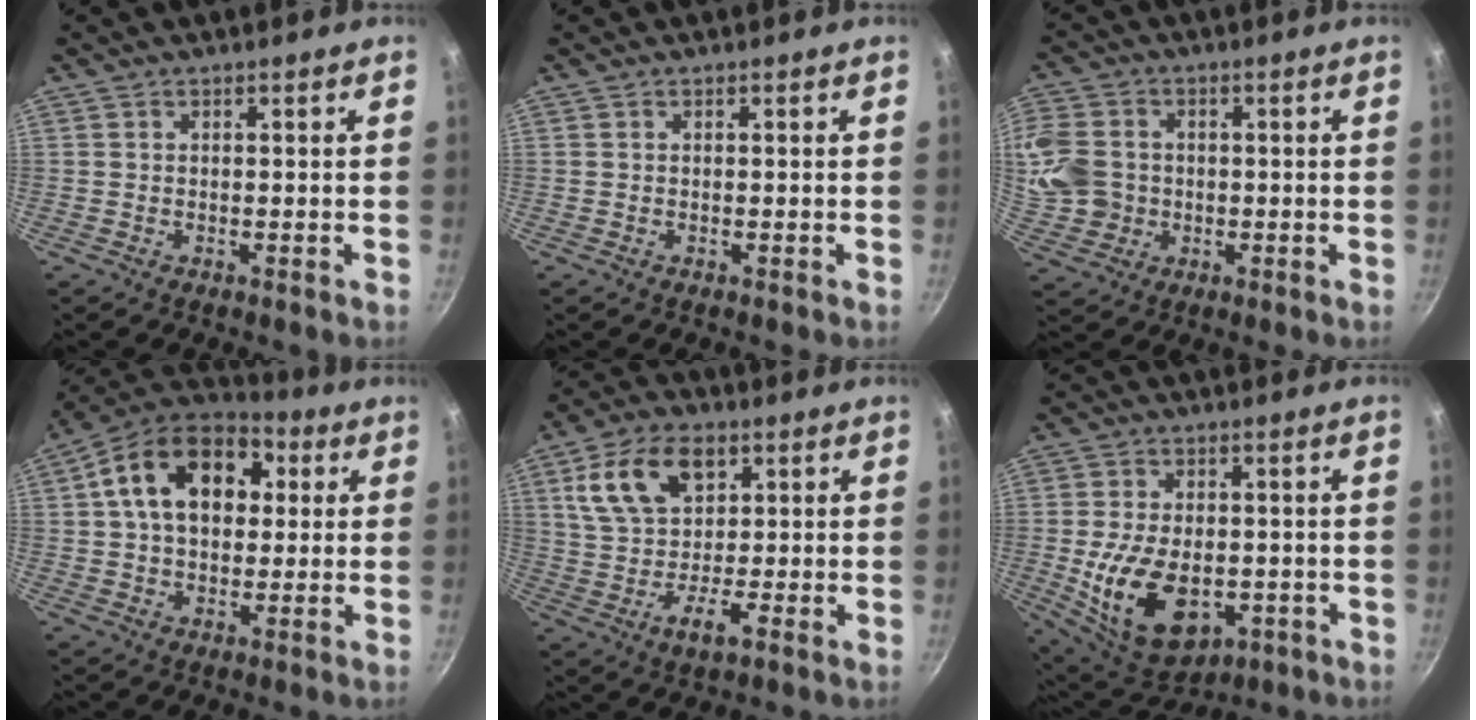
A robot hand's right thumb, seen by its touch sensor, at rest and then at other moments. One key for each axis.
{"total": 0.0}
{"total": 13.1, "fx": 0.4, "fy": 11.5, "fz": 6.4, "tx": -0.141, "ty": 0.009, "tz": 0.007}
{"total": 18.4, "fx": 4.0, "fy": 12.6, "fz": 12.8, "tx": -0.187, "ty": 0.026, "tz": 0.047}
{"total": 13.7, "fx": 3.8, "fy": 9.0, "fz": 9.6, "tx": -0.147, "ty": 0.011, "tz": 0.059}
{"total": 16.2, "fx": -3.4, "fy": 10.3, "fz": 12.1, "tx": -0.196, "ty": 0.001, "tz": -0.036}